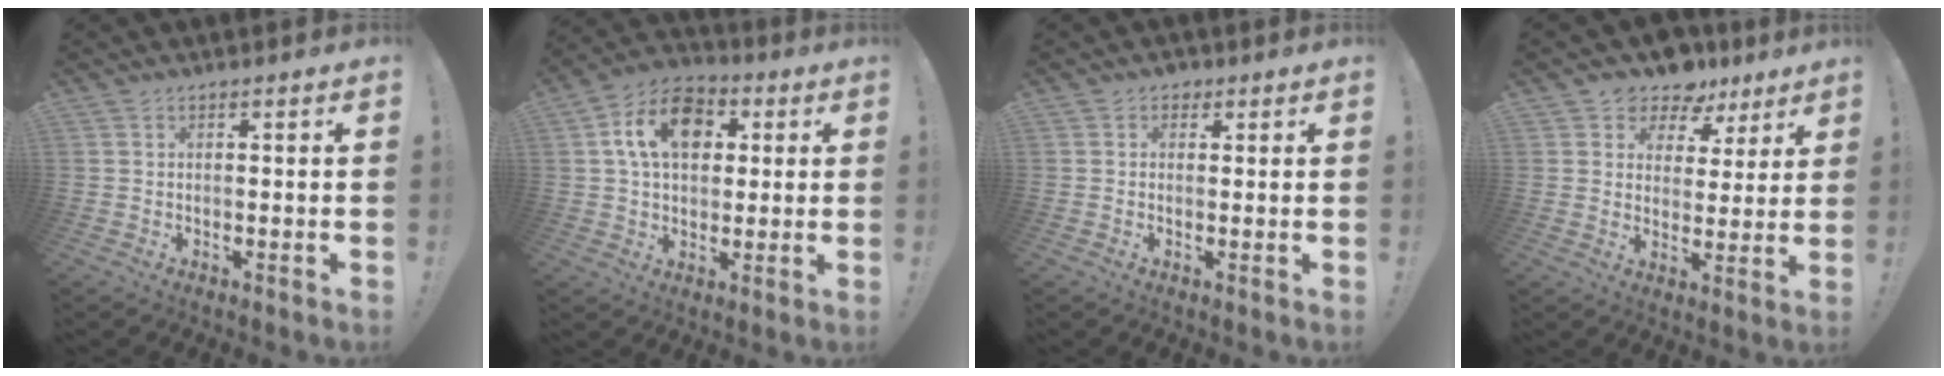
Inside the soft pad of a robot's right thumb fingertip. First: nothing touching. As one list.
[{"total": 15.1, "force": [4.8, 10.5, 9.8], "torque": [-0.151, 0.003, 0.091]}, {"total": 1.8, "force": [0.8, 1.4, 0.9], "torque": [-0.010, -0.004, 0.012]}, {"total": 8.2, "force": [6.0, 5.4, 1.7], "torque": [-0.027, -0.048, 0.115]}]